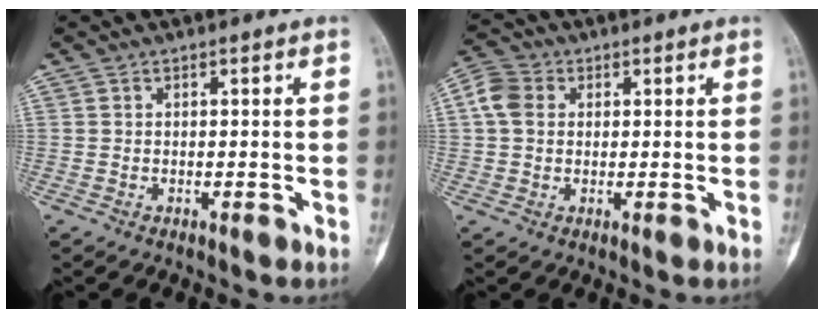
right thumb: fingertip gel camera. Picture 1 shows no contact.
{"total": 5.7, "force": [1.2, 4.5, 3.3], "torque": [-0.069, 0.014, 0.016]}